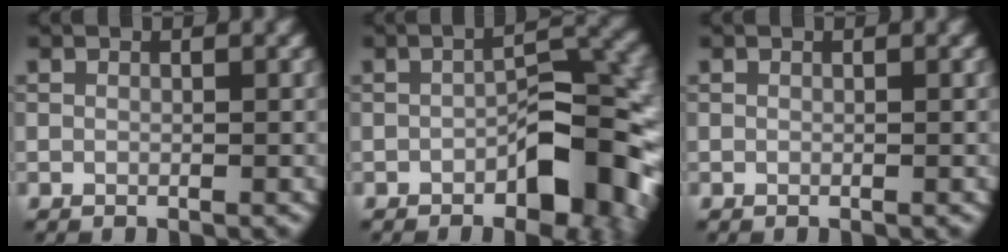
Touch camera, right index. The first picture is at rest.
{"total": 7.8, "force": [-2.8, 3.3, 6.5], "torque": [-0.076, 0.014, -0.046]}
{"total": 0.0}